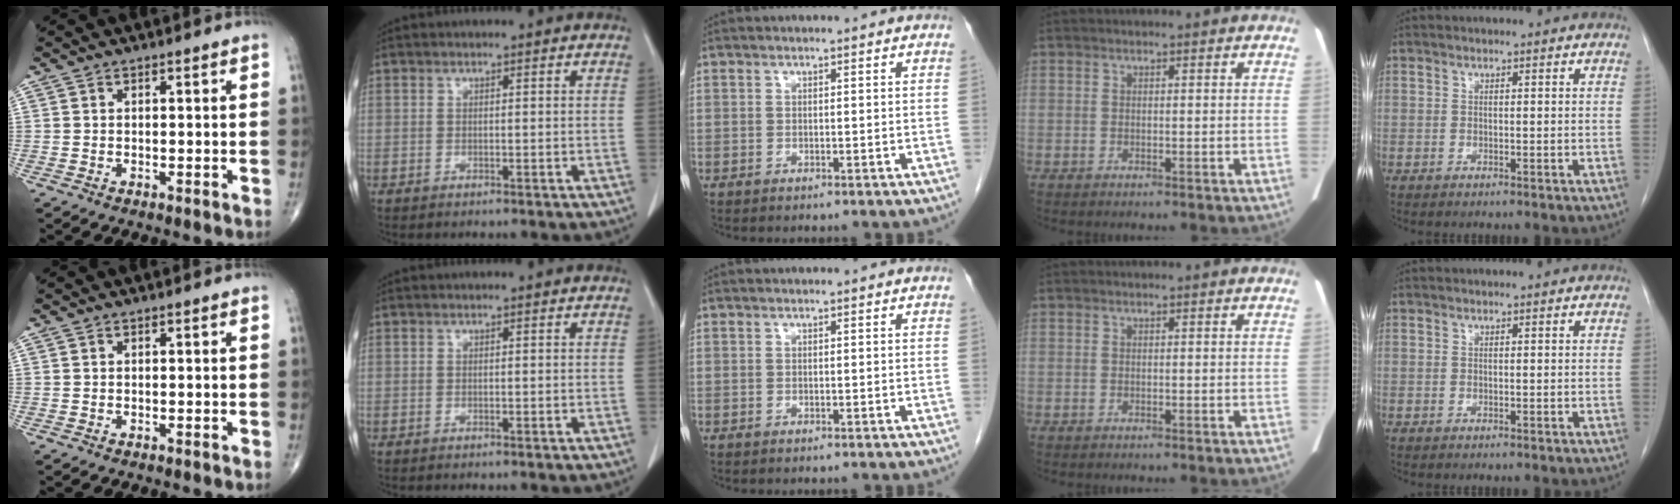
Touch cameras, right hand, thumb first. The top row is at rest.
{}